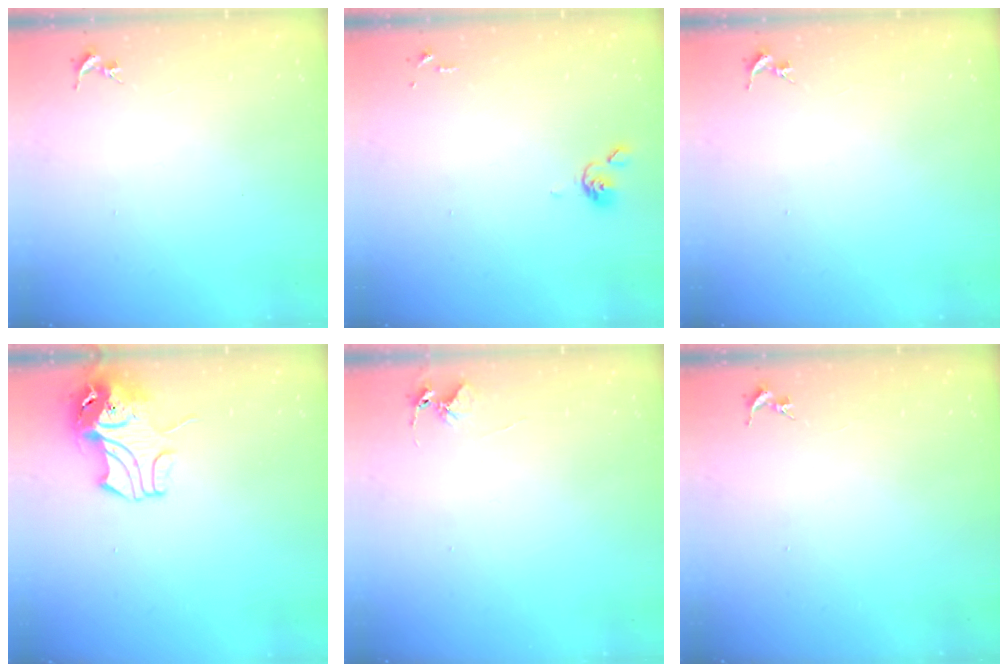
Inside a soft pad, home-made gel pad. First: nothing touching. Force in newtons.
{"total": 4.6, "press": 4.5, "slide": 0.5}
{"total": 0.0}
{"total": 9.1, "press": 9.0, "slide": 1.4}
{"total": 4.9, "press": 4.9, "slide": 0.3}
{"total": 0.0}